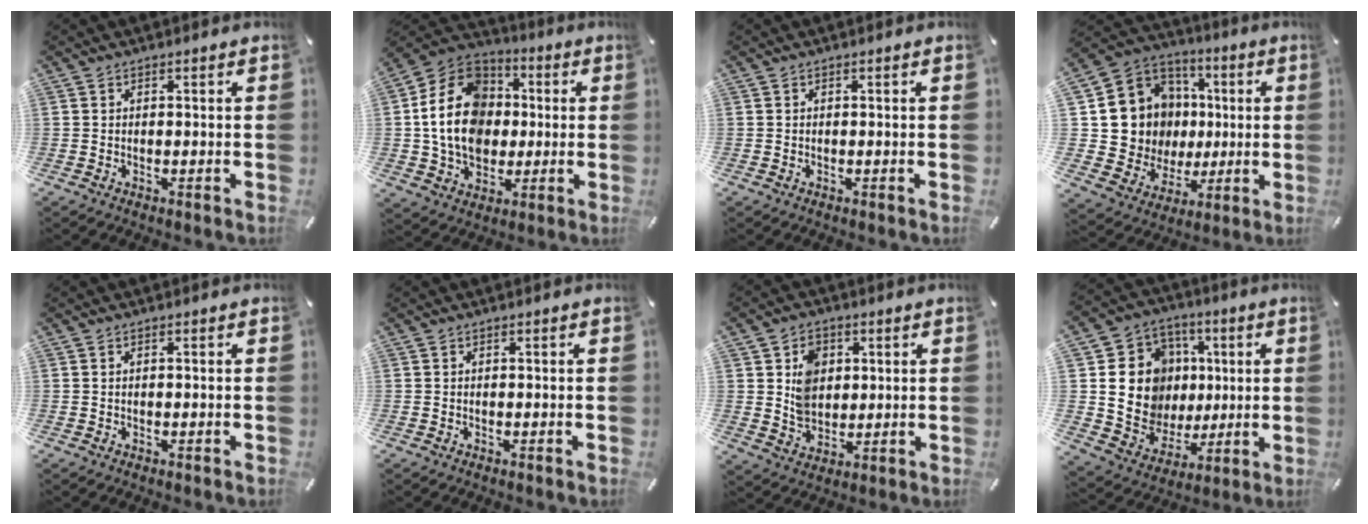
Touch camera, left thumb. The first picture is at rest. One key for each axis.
{"total": 17.9, "fx": 0.3, "fy": 14.8, "fz": 10.1, "tx": -0.219, "ty": 0.013, "tz": 0.006}
{"total": 0.0}
{"total": 14.2, "fx": 1.1, "fy": 13.9, "fz": 2.7, "tx": -0.065, "ty": -0.018, "tz": 0.051}
{"total": 0.0}
{"total": 0.0}
{"total": 8.2, "fx": 1.7, "fy": 7.0, "fz": 4.1, "tx": -0.062, "ty": 0.005, "tz": 0.032}
{"total": 15.7, "fx": 2.5, "fy": 14.3, "fz": 6.0, "tx": -0.102, "ty": -0.010, "tz": 0.060}